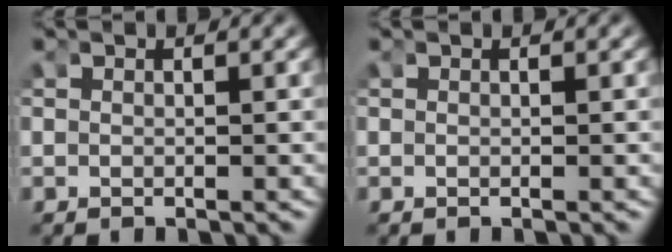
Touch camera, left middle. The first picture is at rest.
{"total": 0.0}